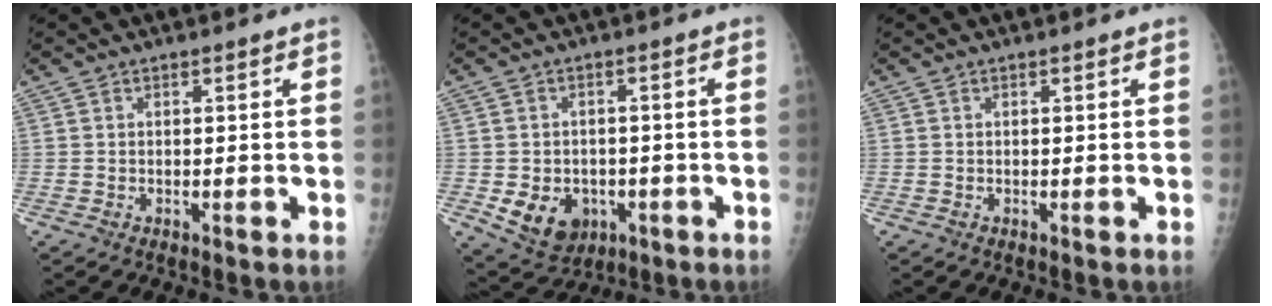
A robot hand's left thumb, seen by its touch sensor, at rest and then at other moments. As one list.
[{"total": 8.9, "force": [-2.5, 7.3, 4.6], "torque": [-0.052, 0.008, -0.021]}, {"total": 0.0}]